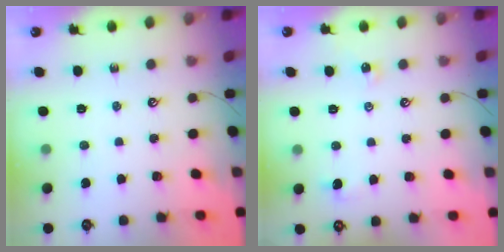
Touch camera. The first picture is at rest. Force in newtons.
{"total": 2.2, "press": 2.2, "slide": 0.4}